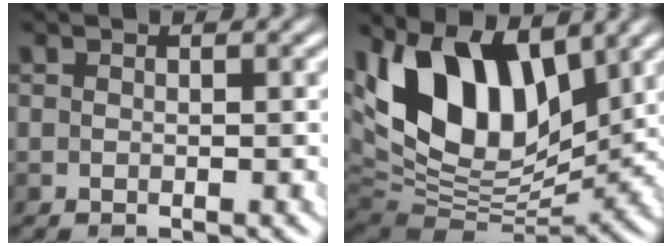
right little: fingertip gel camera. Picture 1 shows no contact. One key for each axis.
{"total": 12.8, "fx": 4.9, "fy": 7.3, "fz": 9.3, "tx": -0.186, "ty": 0.025, "tz": 0.086}